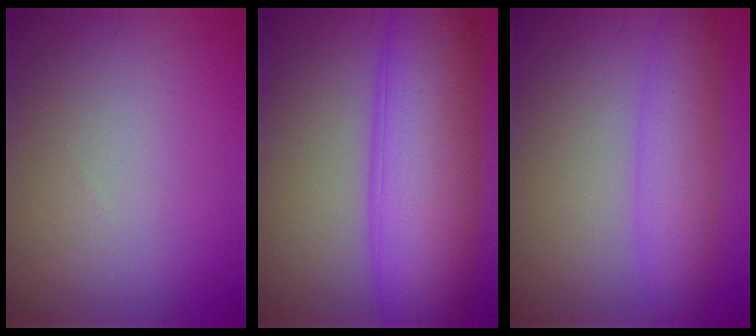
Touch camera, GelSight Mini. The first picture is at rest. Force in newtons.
{"total": 13.3, "press": 13.3, "slide": 0.5}
{"total": 5.3, "press": 5.3, "slide": 0.3}